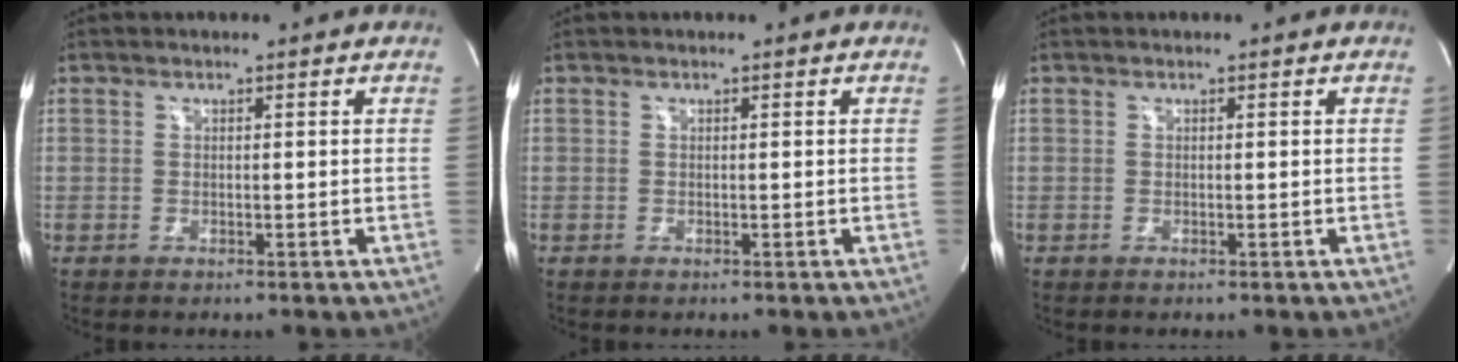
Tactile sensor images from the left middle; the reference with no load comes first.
{"total": 0.0}
{"total": 0.0}